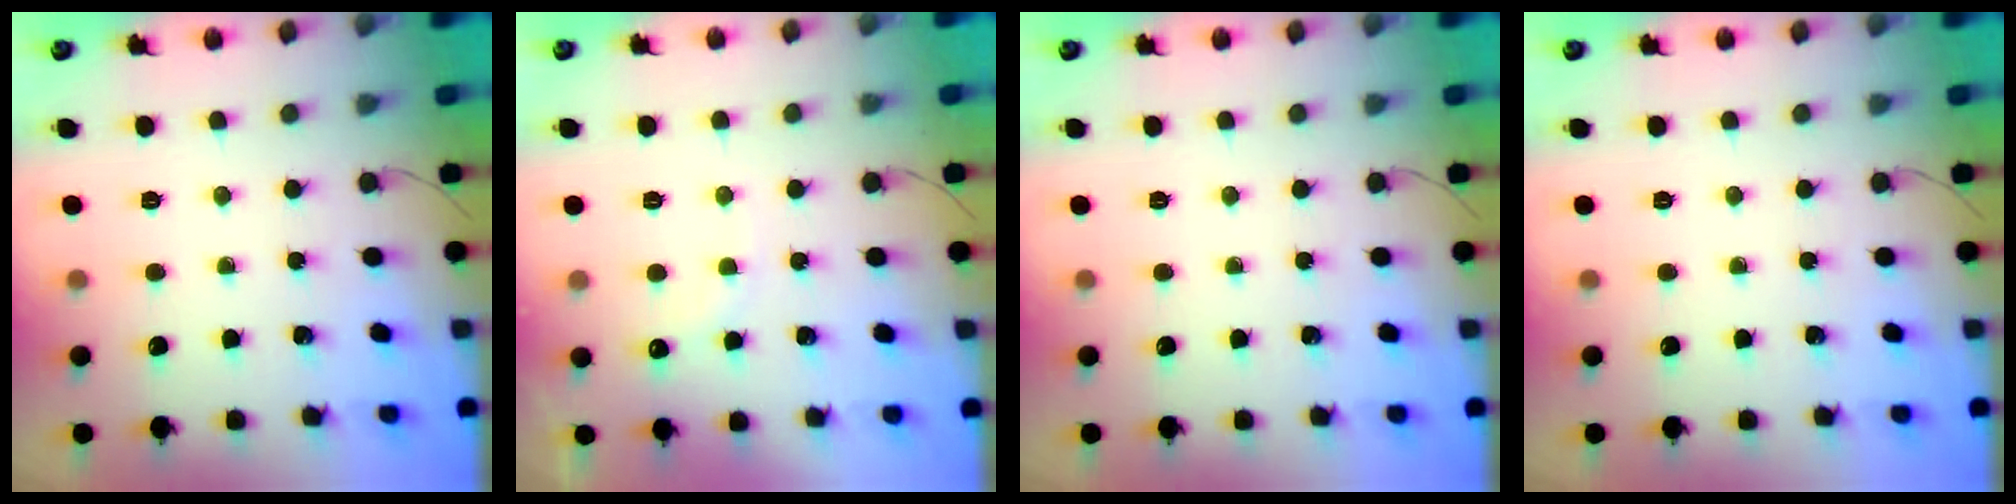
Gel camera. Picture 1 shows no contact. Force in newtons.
{"total": 6.9, "press": 6.7, "slide": 1.4}
{"total": 0.0}
{"total": 0.0}